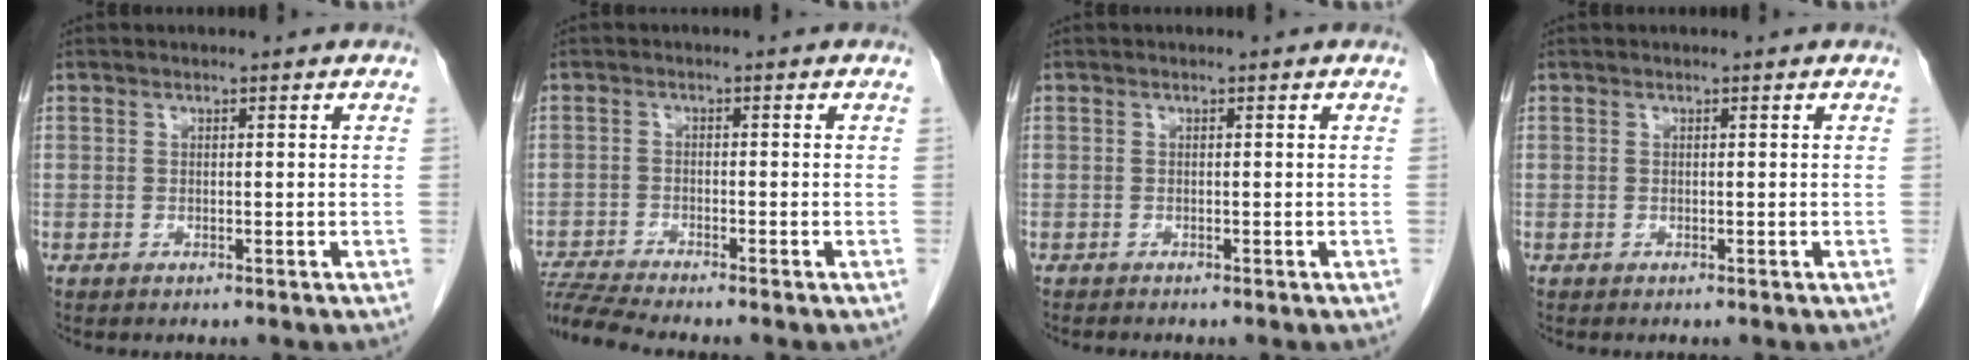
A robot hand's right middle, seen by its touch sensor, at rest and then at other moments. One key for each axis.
{"total": 5.5, "fx": -5.2, "fy": -1.4, "fz": 1.3, "tx": -0.031, "ty": -0.013, "tz": -0.096}
{"total": 0.5, "fx": -0.5, "fy": 0.0, "fz": 0.1, "tx": -0.008, "ty": -0.002, "tz": -0.011}
{"total": 0.0}